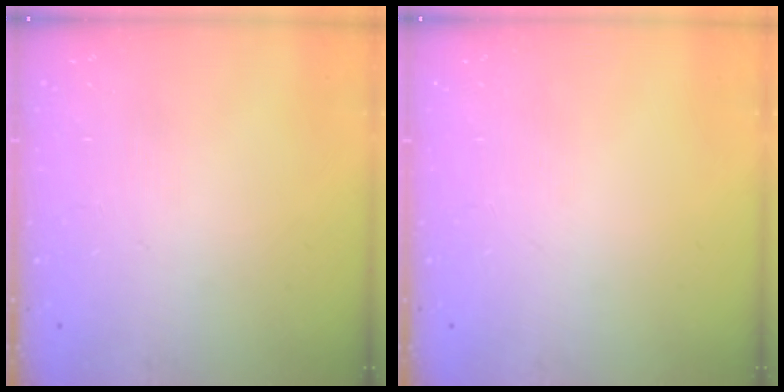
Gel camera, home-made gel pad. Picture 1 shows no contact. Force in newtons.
{"total": 0.0}